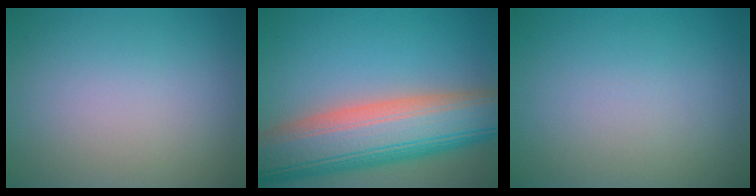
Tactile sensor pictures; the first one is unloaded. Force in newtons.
{"total": 12.5, "press": 12.5, "slide": 0.8}
{"total": 0.0}